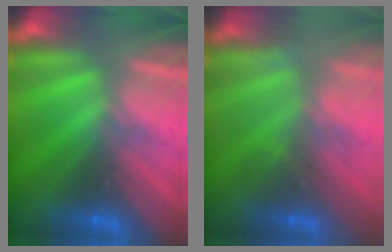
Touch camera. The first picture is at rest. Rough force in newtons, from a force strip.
{"total": 2.8}